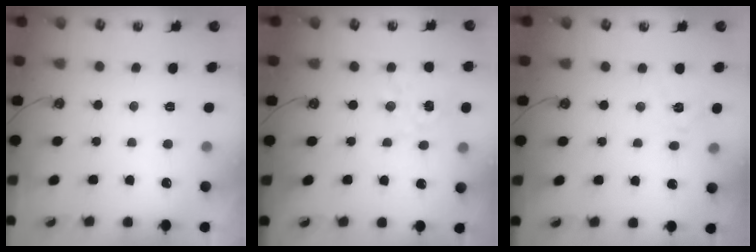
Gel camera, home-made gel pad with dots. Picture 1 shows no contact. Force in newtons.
{"total": 3.7, "press": 3.7, "slide": 0.2}
{"total": 6.2, "press": 6.2, "slide": 0.5}